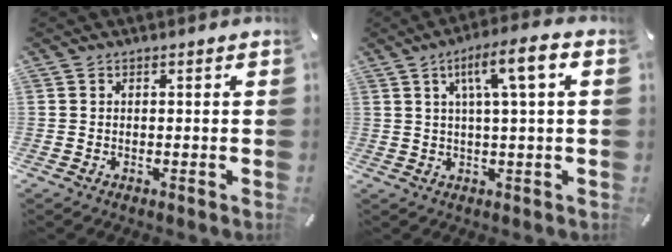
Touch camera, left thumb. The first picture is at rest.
{"total": 8.9, "force": [2.8, 1.2, 8.3], "torque": [-0.146, -0.001, 0.041]}